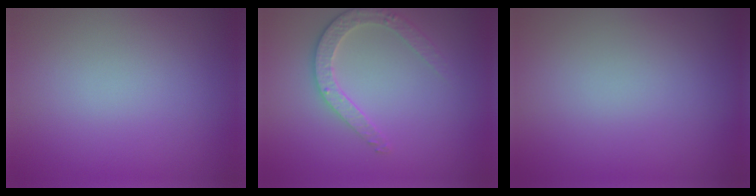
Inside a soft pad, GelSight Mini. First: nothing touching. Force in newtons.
{"total": 2.7, "press": 2.6, "slide": 0.7}
{"total": 0.0}